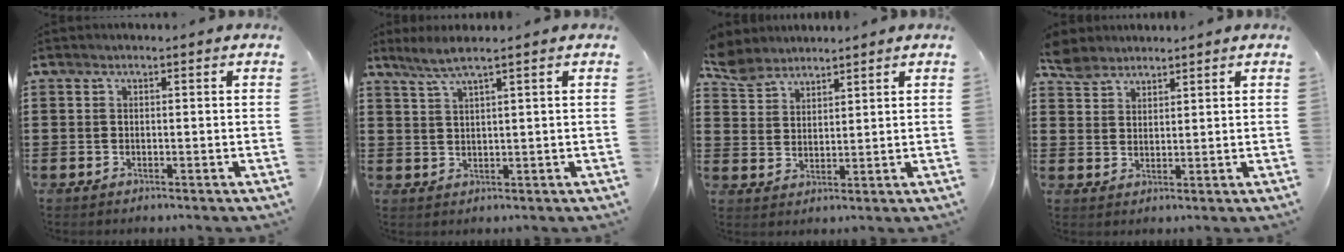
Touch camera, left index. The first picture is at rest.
{"total": 3.1, "force": [2.2, -0.4, 2.2], "torque": [-0.048, 0.001, 0.039]}
{"total": 5.0, "force": [4.6, 1.8, 0.6], "torque": [-0.032, -0.011, 0.088]}
{"total": 3.9, "force": [3.4, 1.8, 0.5], "torque": [-0.023, -0.002, 0.066]}